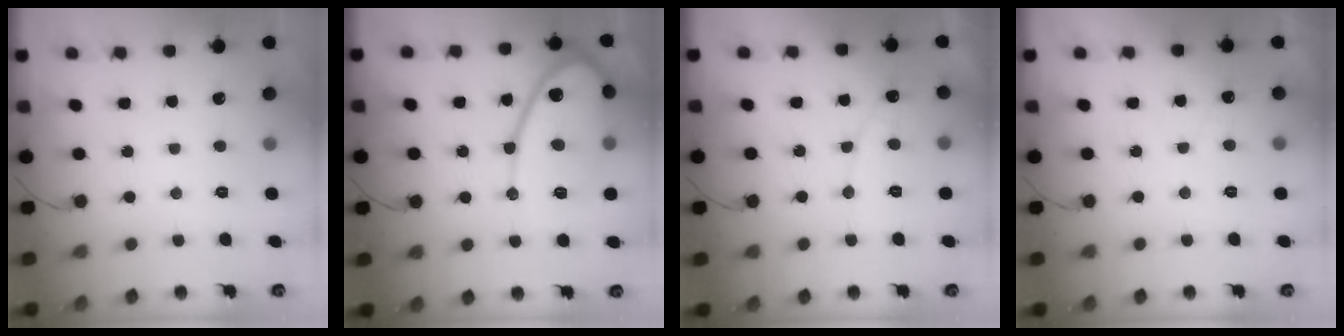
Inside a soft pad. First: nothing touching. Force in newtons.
{"total": 14.7, "press": 14.6, "slide": 1.3}
{"total": 7.2, "press": 7.2, "slide": 0.5}
{"total": 2.2, "press": 2.2, "slide": 0.1}